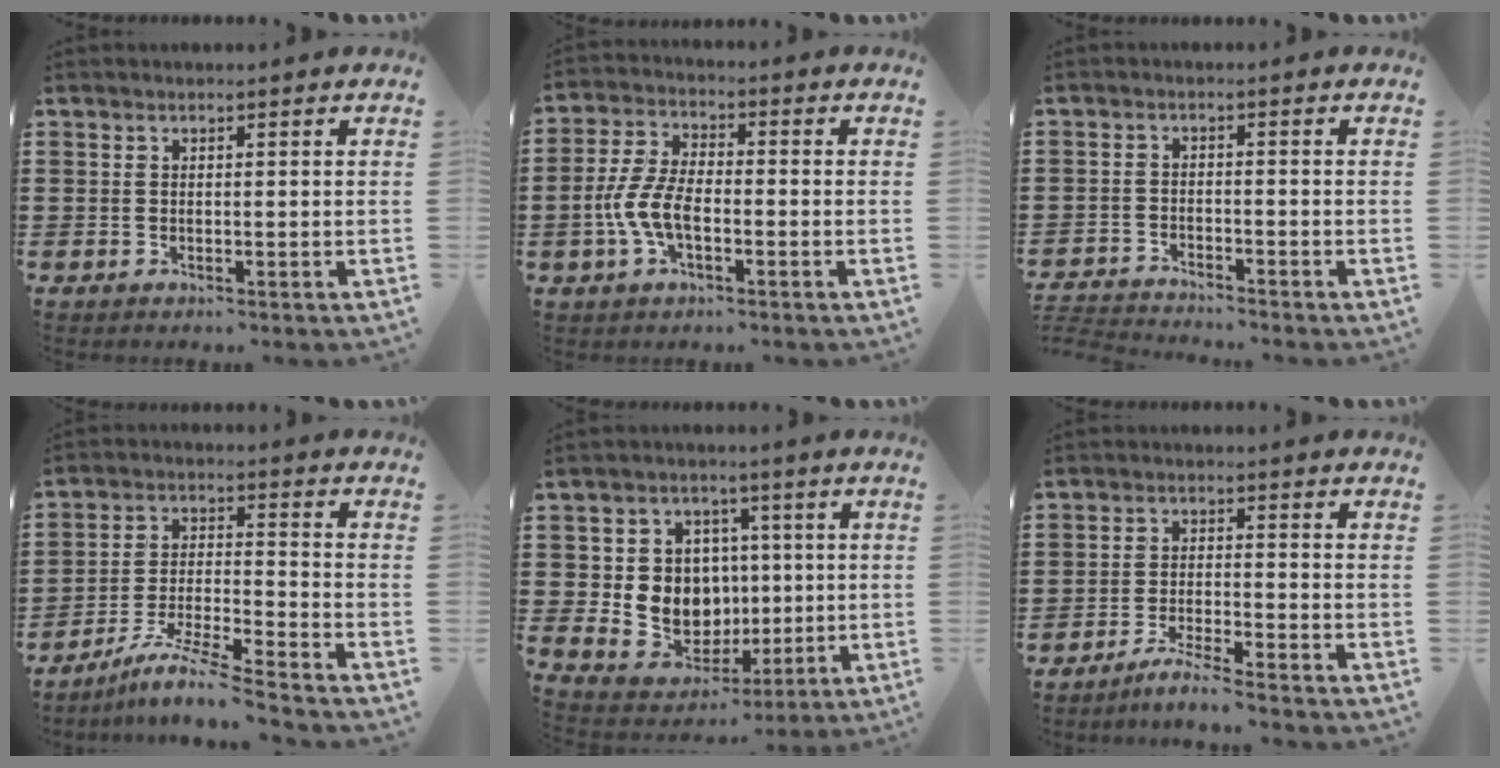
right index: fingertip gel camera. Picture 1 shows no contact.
{"total": 7.1, "force": [-2.1, 3.5, 5.8], "torque": [-0.140, -0.002, -0.047]}
{"total": 3.0, "force": [-3.0, 0.0, -0.1], "torque": [-0.004, -0.001, -0.065]}
{"total": 7.7, "force": [-6.7, -0.3, 3.8], "torque": [-0.085, -0.009, -0.135]}
{"total": 8.5, "force": [0.8, 7.9, 2.8], "torque": [-0.072, 0.005, 0.025]}
{"total": 3.7, "force": [-3.5, -0.5, 1.1], "torque": [-0.020, -0.001, -0.068]}